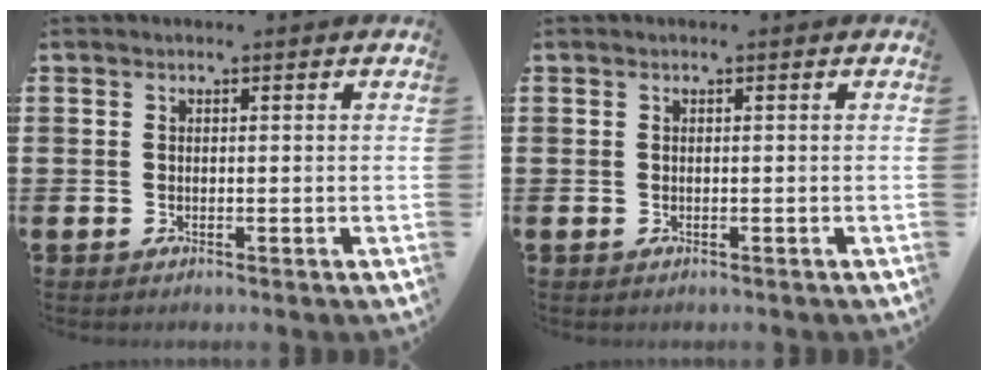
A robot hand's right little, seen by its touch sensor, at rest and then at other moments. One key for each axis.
{"total": 0.0}